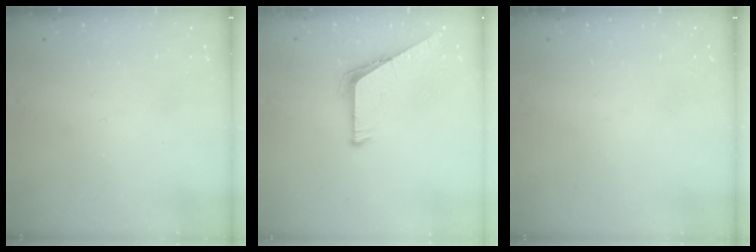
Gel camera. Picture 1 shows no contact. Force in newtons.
{"total": 6.5, "press": 6.4, "slide": 0.5}
{"total": 0.0}